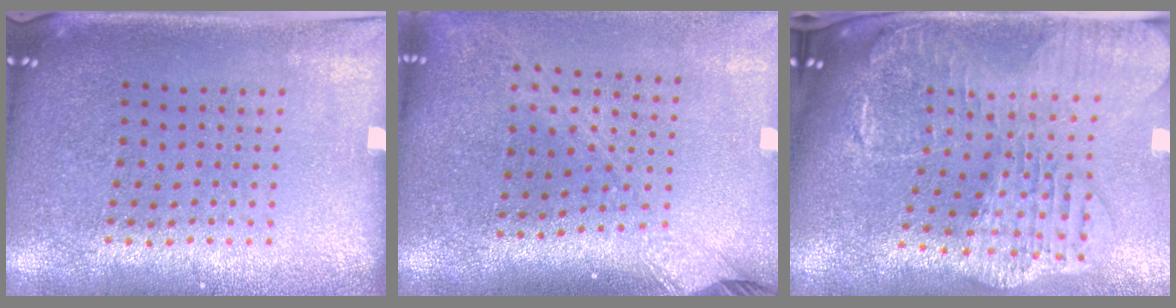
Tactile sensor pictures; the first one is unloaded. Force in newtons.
{"total": 2.2, "press": 1.6, "slide": 1.5}
{"total": 3.0, "press": 2.5, "slide": 1.6}